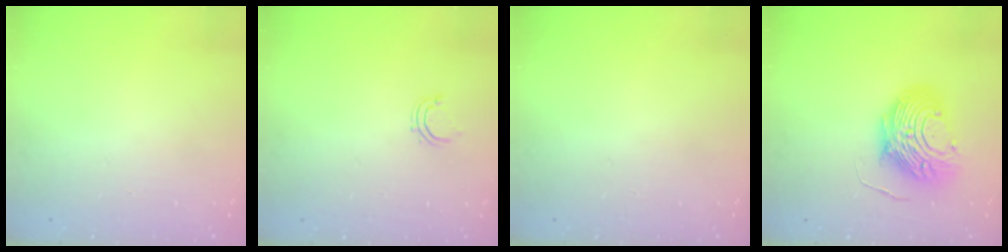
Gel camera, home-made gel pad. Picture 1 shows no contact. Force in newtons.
{"total": 2.8, "press": 2.7, "slide": 0.5}
{"total": 0.0}
{"total": 10.5, "press": 10.4, "slide": 1.0}